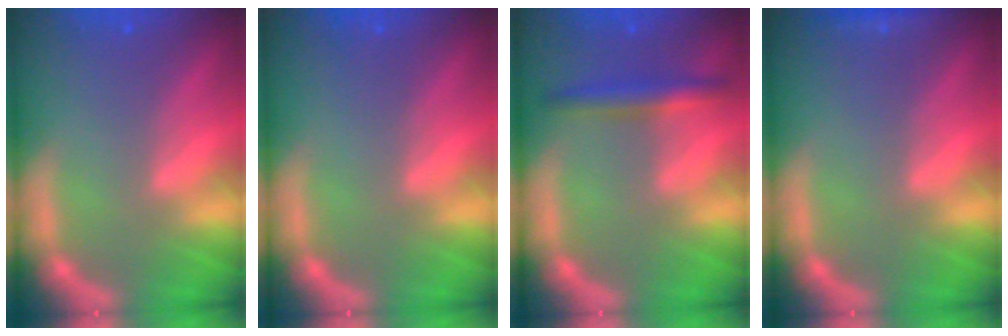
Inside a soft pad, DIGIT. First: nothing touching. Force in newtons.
{"total": 0.0}
{"total": 3.0}
{"total": 0.9}